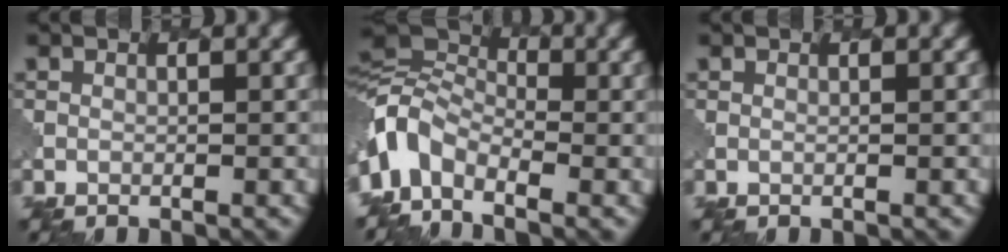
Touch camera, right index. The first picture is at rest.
{"total": 5.6, "force": [-2.8, 3.4, 3.5], "torque": [-0.068, 0.009, -0.078]}
{"total": 0.0}